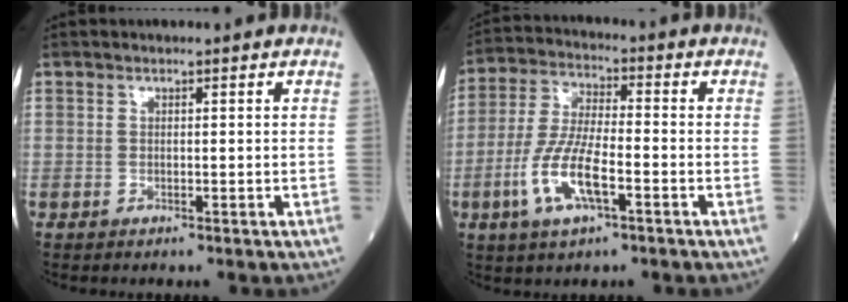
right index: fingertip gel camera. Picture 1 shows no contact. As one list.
[{"total": 10.1, "force": [-3.7, 2.6, 9.0], "torque": [-0.192, -0.003, -0.070]}]